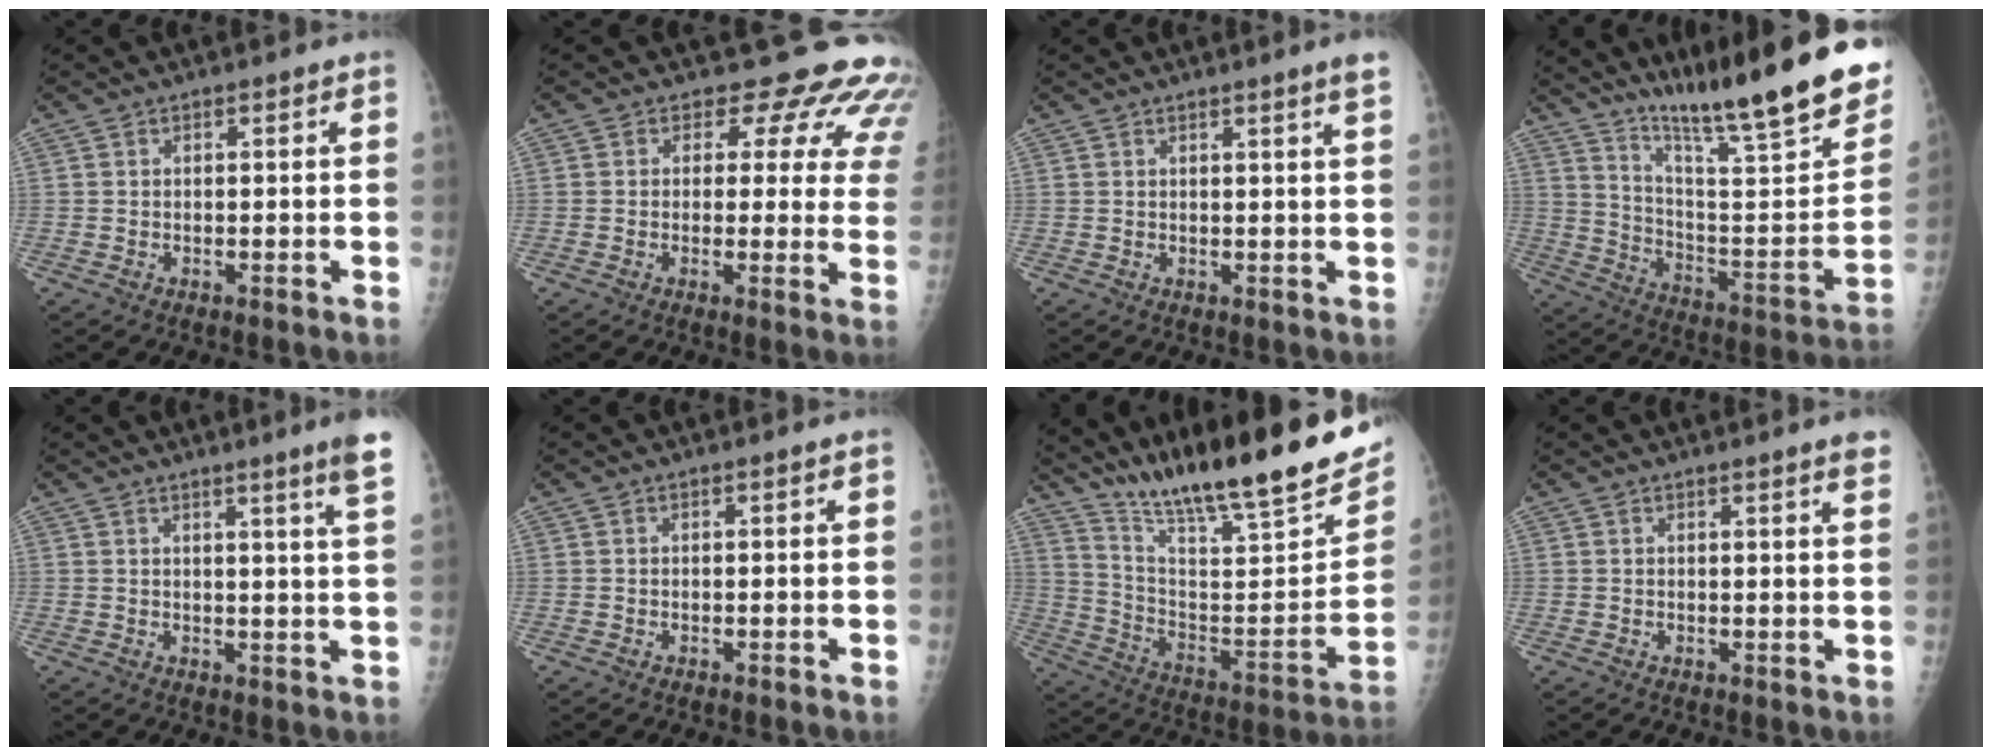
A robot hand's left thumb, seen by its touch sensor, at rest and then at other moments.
{"total": 13.9, "force": [11.7, 6.8, 3.4], "torque": [0.019, -0.067, 0.100]}
{"total": 2.7, "force": [1.8, -0.7, 1.8], "torque": [-0.024, -0.011, 0.026]}
{"total": 27.2, "force": [19.6, 3.0, 18.7], "torque": [-0.273, -0.107, 0.309]}
{"total": 6.7, "force": [4.4, -1.1, 4.9], "torque": [-0.066, -0.029, 0.050]}
{"total": 0.0}
{"total": 27.2, "force": [20.7, 4.0, 17.2], "torque": [-0.253, -0.093, 0.333]}
{"total": 3.1, "force": [2.4, -0.3, 2.0], "torque": [-0.026, -0.011, 0.025]}